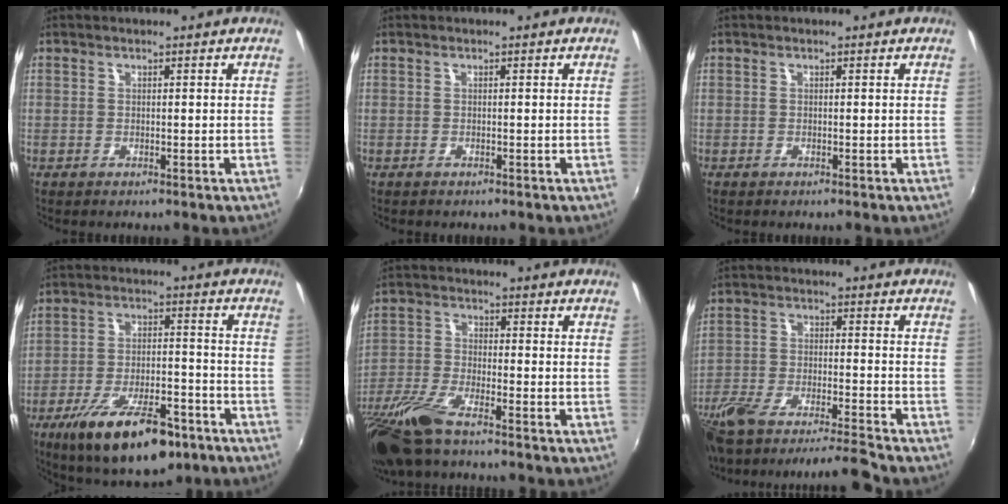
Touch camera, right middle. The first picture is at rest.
{"total": 0.0}
{"total": 0.0}
{"total": 17.8, "force": [-11.2, 6.2, 12.3], "torque": [-0.224, -0.026, -0.171]}
{"total": 11.9, "force": [-9.1, 2.3, 7.3], "torque": [-0.167, -0.033, -0.182]}
{"total": 17.0, "force": [-15.4, -0.5, 7.2], "torque": [-0.153, -0.035, -0.267]}